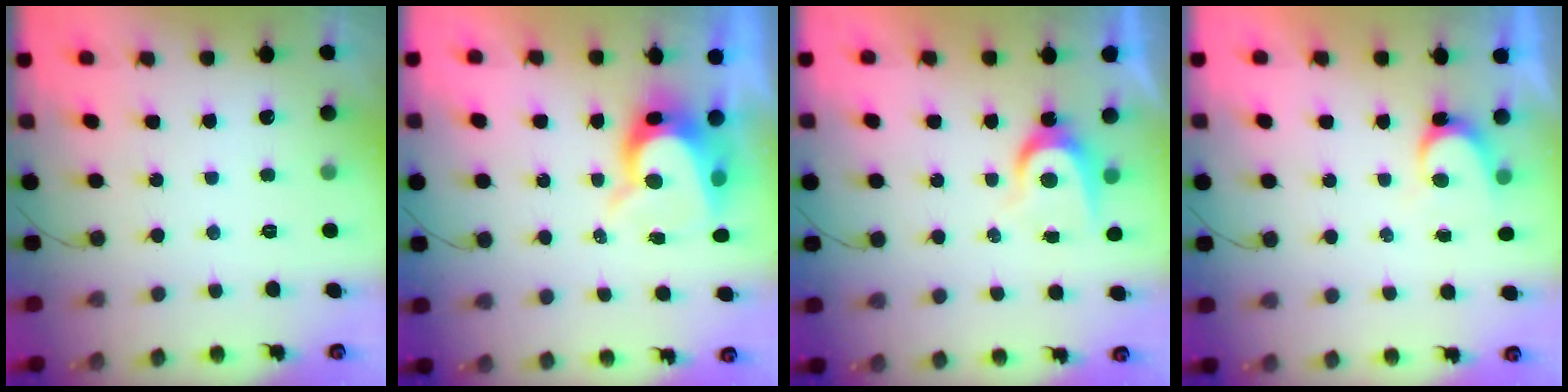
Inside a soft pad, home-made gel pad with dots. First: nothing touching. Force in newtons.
{"total": 9.5, "press": 9.5, "slide": 0.7}
{"total": 6.3, "press": 6.3, "slide": 0.5}
{"total": 5.1, "press": 5.1, "slide": 0.2}